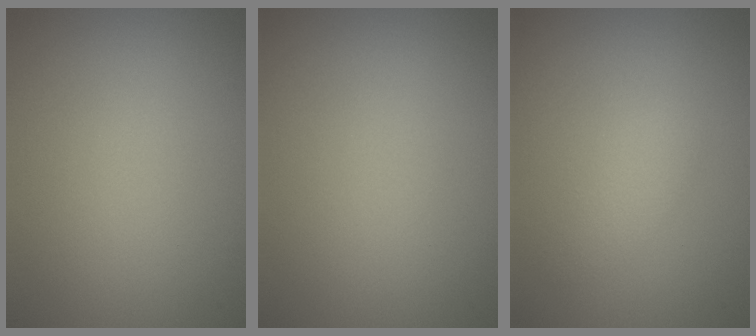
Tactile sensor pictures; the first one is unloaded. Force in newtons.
{"total": 0.0}
{"total": 1.5, "press": 1.5, "slide": 0.0}